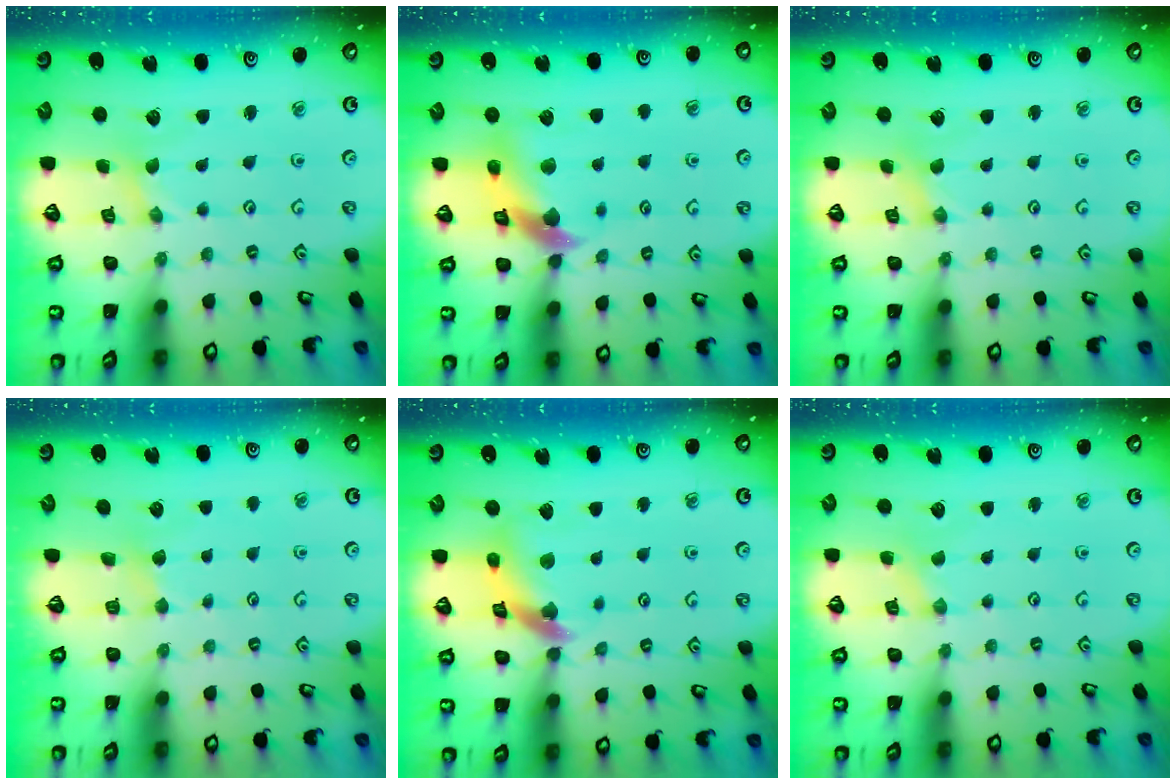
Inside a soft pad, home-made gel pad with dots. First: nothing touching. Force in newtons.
{"total": 10.8, "press": 10.6, "slide": 1.7}
{"total": 0.7, "press": 0.7, "slide": 0.1}
{"total": 2.9, "press": 2.9, "slide": 0.3}
{"total": 12.7, "press": 12.6, "slide": 1.6}
{"total": 0.5, "press": 0.5, "slide": 0.2}